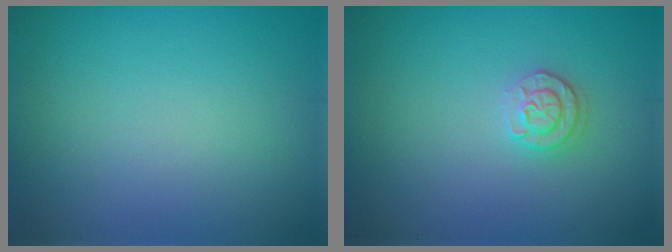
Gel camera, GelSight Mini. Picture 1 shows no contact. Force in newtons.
{"total": 1.8, "press": 1.7, "slide": 0.4}